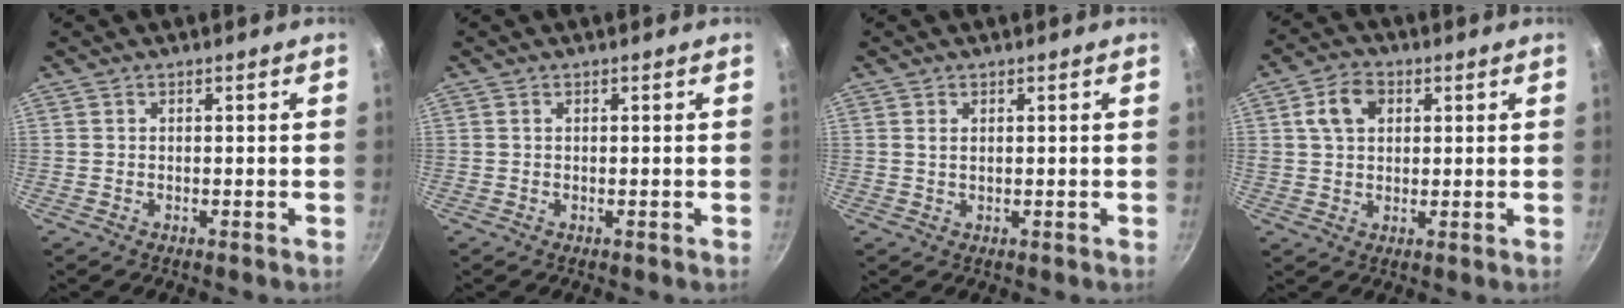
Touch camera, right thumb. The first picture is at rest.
{"total": 0.0}
{"total": 1.0, "force": [0.4, 0.5, 0.8], "torque": [-0.015, 0.000, 0.007]}
{"total": 7.0, "force": [2.1, 5.1, 4.3], "torque": [-0.061, 0.007, 0.031]}